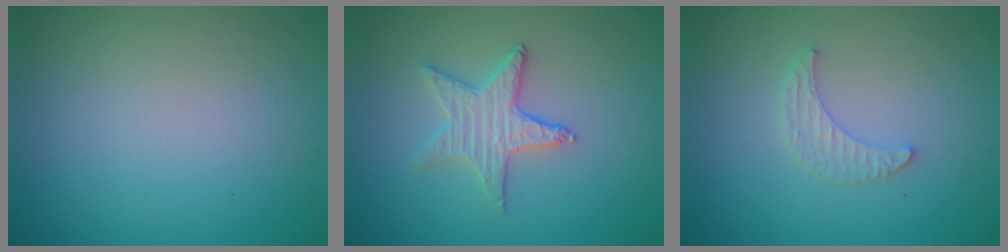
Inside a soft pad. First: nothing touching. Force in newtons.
{"total": 2.8, "press": 2.7, "slide": 0.7}
{"total": 1.6, "press": 1.5, "slide": 0.4}